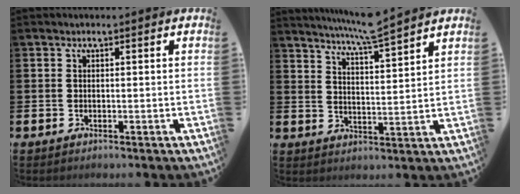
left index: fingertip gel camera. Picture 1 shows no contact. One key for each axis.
{"total": 6.7, "fx": 6.5, "fy": -0.5, "fz": 1.8, "tx": -0.051, "ty": -0.038, "tz": 0.114}